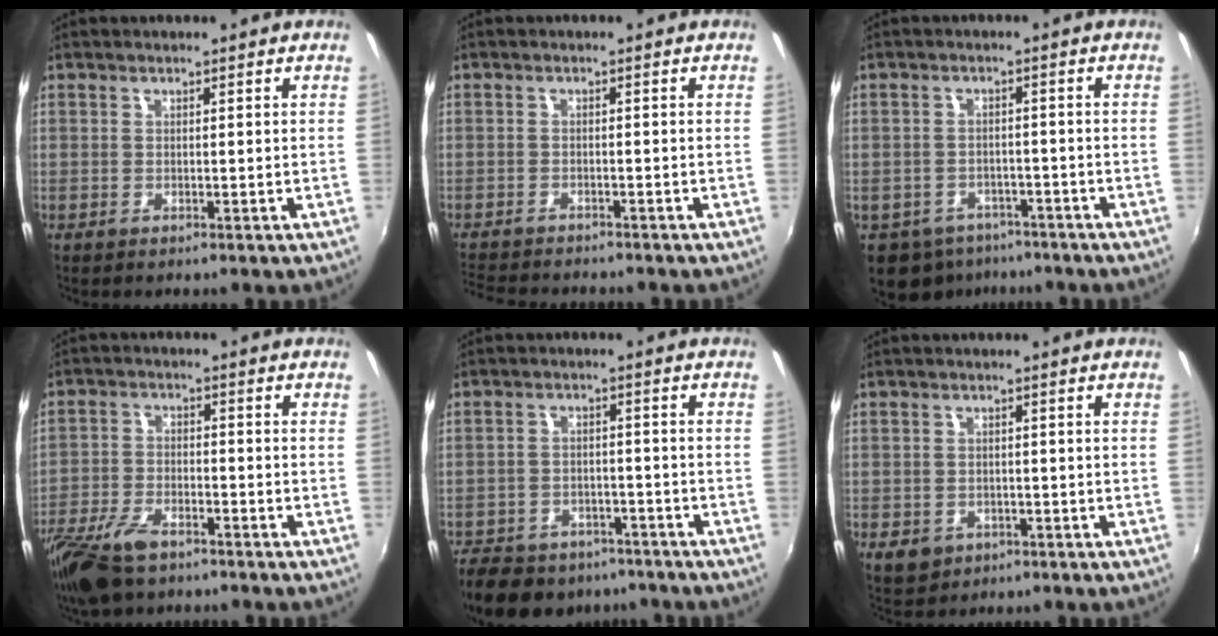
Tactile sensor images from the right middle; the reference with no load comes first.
{"total": 7.7, "force": [-7.2, 1.5, 2.2], "torque": [-0.070, -0.016, -0.120]}
{"total": 9.5, "force": [-6.3, 6.5, 3.0], "torque": [-0.086, 0.001, -0.081]}
{"total": 11.0, "force": [-7.9, 4.6, 6.1], "torque": [-0.152, -0.023, -0.155]}
{"total": 18.4, "force": [-14.1, 9.3, 7.2], "torque": [-0.178, 0.005, -0.196]}
{"total": 4.7, "force": [-2.0, 3.9, 1.9], "torque": [-0.045, -0.004, -0.024]}